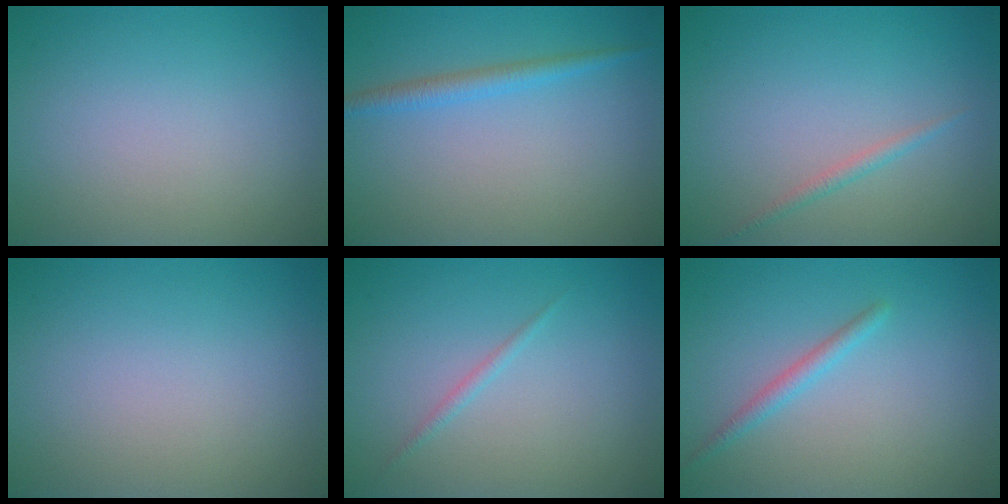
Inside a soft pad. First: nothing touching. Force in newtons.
{"total": 1.8, "press": 1.8, "slide": 0.1}
{"total": 1.0, "press": 1.0, "slide": 0.1}
{"total": 0.0}
{"total": 0.7, "press": 0.7, "slide": 0.1}
{"total": 1.5, "press": 1.5, "slide": 0.0}